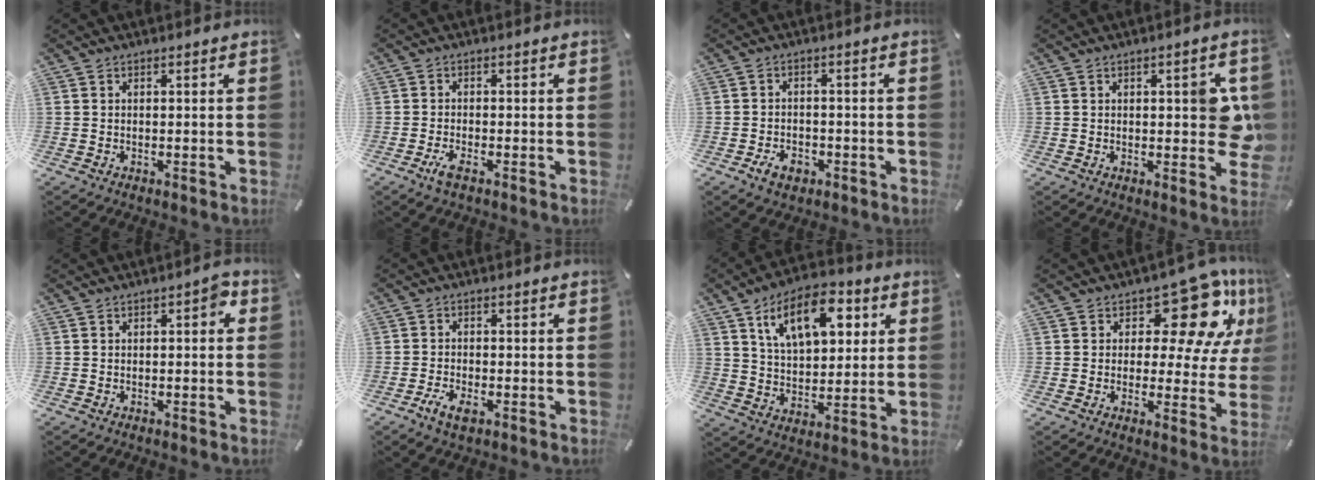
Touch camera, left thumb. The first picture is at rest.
{"total": 2.7, "force": [-1.6, 0.8, 2.1], "torque": [-0.047, 0.002, -0.032]}
{"total": 4.2, "force": [-2.3, 2.8, 2.1], "torque": [-0.046, 0.007, -0.045]}
{"total": 8.3, "force": [0.8, 4.2, 7.1], "torque": [-0.068, -0.006, 0.007]}
{"total": 2.4, "force": [-0.4, 1.2, 2.1], "torque": [-0.032, 0.008, -0.012]}
{"total": 3.7, "force": [-2.2, 1.6, 2.4], "torque": [-0.057, 0.005, -0.045]}
{"total": 15.3, "force": [7.2, 8.6, 10.3], "torque": [-0.162, -0.012, 0.125]}
{"total": 16.3, "force": [9.1, 7.9, 10.9], "torque": [-0.146, -0.065, 0.154]}